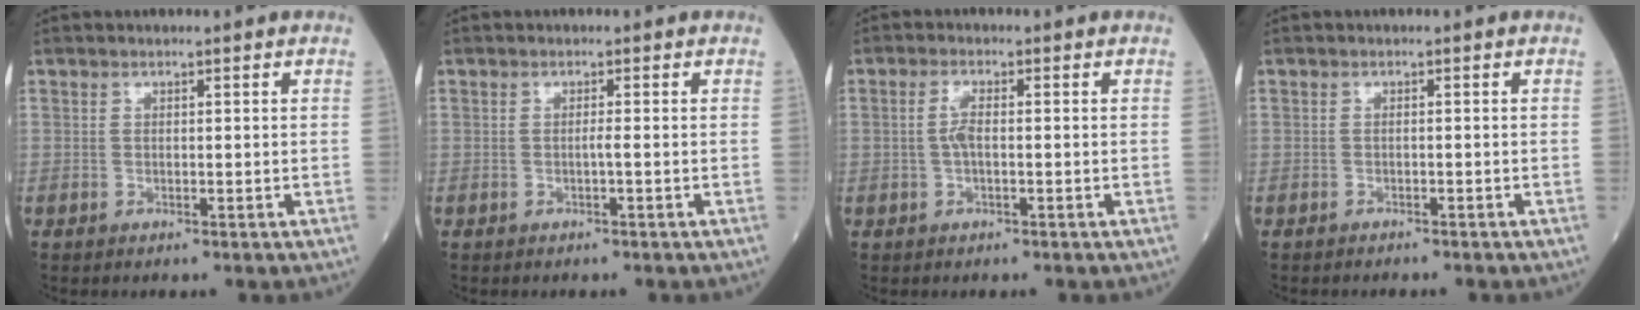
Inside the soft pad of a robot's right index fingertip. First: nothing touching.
{"total": 0.6, "force": [-0.3, -0.2, 0.5], "torque": [-0.004, 0.003, -0.008]}
{"total": 2.3, "force": [-0.1, 0.5, 2.3], "torque": [-0.049, 0.002, -0.004]}
{"total": 1.9, "force": [-1.7, 0.5, 0.6], "torque": [-0.013, -0.002, -0.020]}